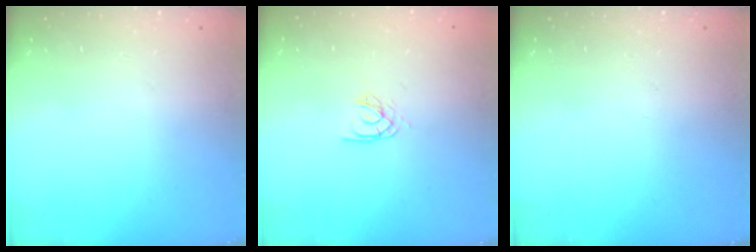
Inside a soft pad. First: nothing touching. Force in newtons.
{"total": 2.5, "press": 2.5, "slide": 0.1}
{"total": 0.0}